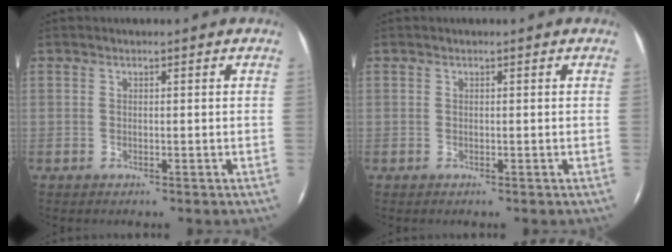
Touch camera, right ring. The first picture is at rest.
{"total": 0.0}